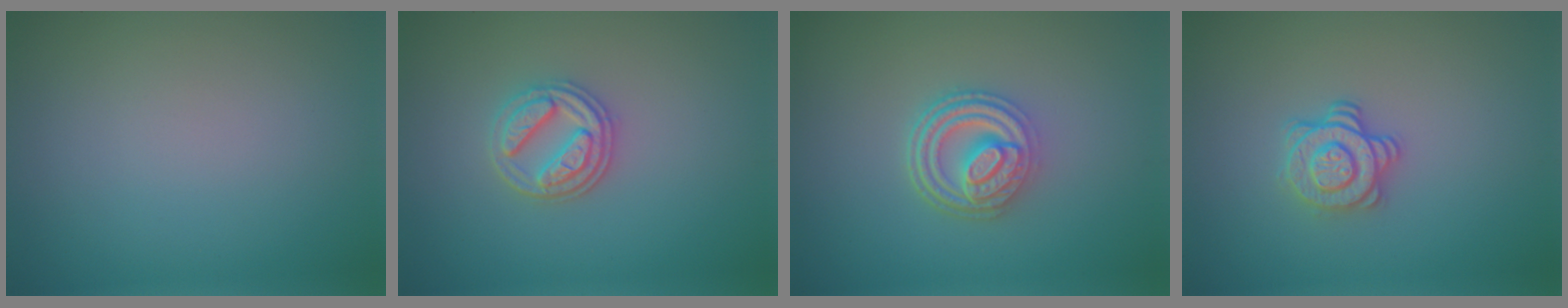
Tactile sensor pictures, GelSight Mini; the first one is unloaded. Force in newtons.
{"total": 3.3, "press": 3.0, "slide": 1.3}
{"total": 4.6, "press": 3.6, "slide": 3.0}
{"total": 3.0, "press": 2.6, "slide": 1.4}